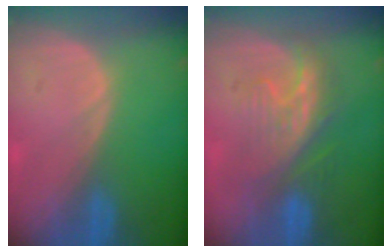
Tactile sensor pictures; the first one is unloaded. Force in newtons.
{"total": 7.6, "press": 7.4, "slide": 1.7}